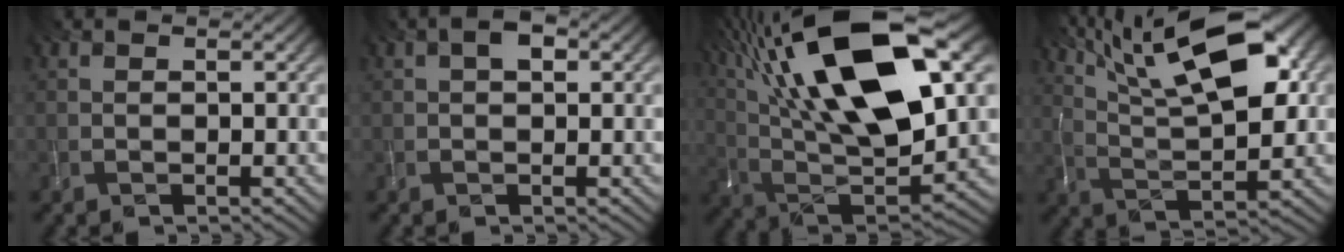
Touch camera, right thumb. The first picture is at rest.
{"total": 1.9, "force": [0.6, 1.0, 1.5], "torque": [-0.030, 0.009, 0.009]}
{"total": 21.3, "force": [9.5, 7.9, 17.4], "torque": [-0.353, 0.043, 0.168]}
{"total": 16.7, "force": [9.2, 5.2, 13.0], "torque": [-0.234, 0.027, 0.146]}